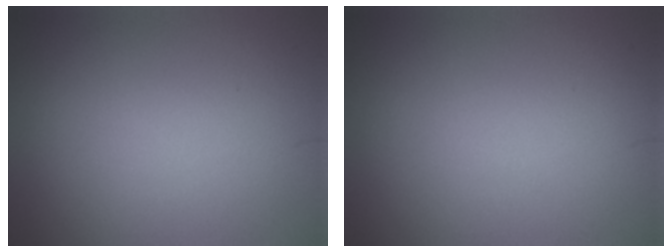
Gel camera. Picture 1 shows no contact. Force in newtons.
{"total": 0.0}